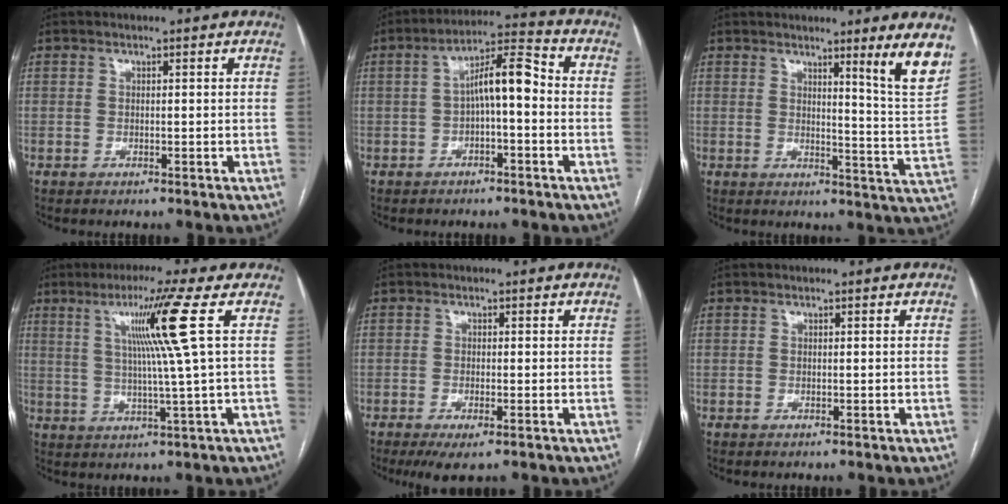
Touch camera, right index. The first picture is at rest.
{"total": 7.4, "force": [-0.5, 1.8, 7.2], "torque": [-0.120, 0.034, -0.009]}
{"total": 8.9, "force": [5.9, -1.7, 6.5], "torque": [-0.075, -0.045, 0.065]}
{"total": 9.7, "force": [3.2, -2.9, 8.7], "torque": [-0.149, -0.001, 0.062]}
{"total": 3.6, "force": [-1.9, 0.8, 2.9], "torque": [-0.046, -0.008, -0.027]}
{"total": 0.0}